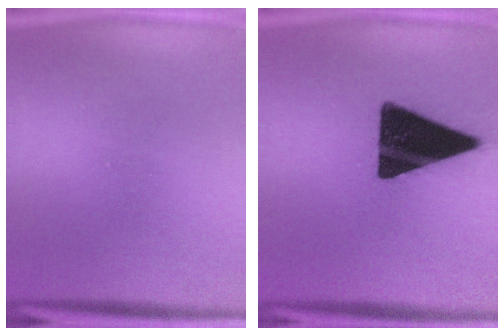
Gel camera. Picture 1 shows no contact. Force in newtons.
{"total": 18.0}